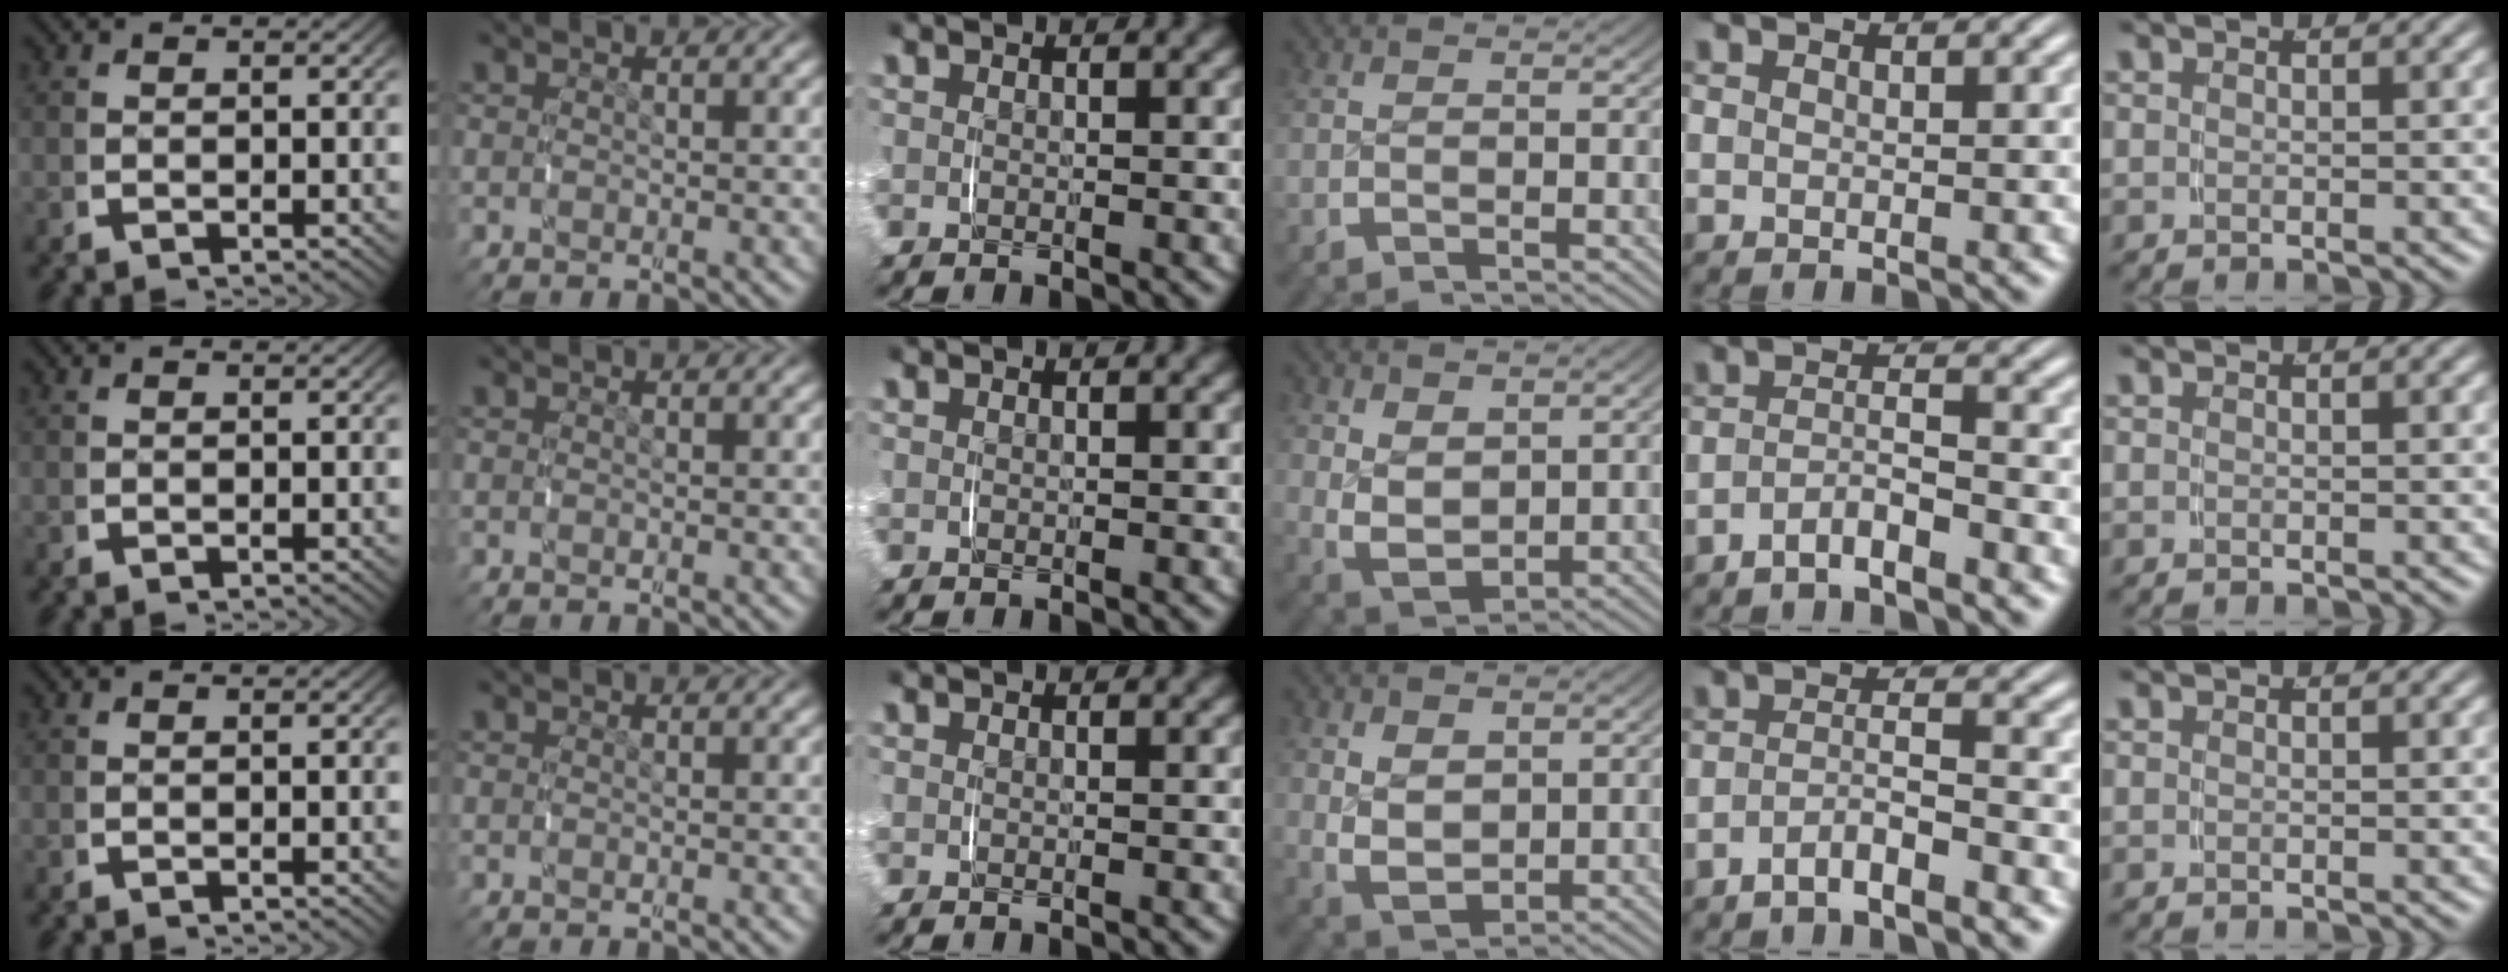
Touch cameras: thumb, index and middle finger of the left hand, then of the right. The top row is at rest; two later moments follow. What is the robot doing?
{"motion": "lift_and_place", "object": "pen bag"}